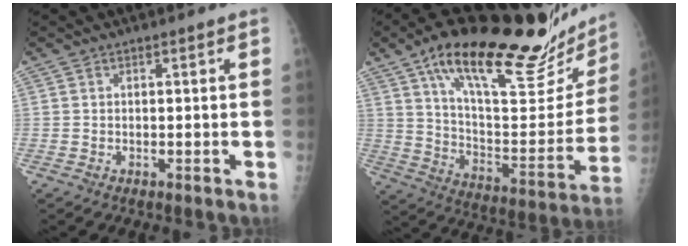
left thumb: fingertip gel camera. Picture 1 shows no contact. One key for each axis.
{"total": 32.4, "fx": 21.6, "fy": 10.3, "fz": 21.9, "tx": -0.302, "ty": -0.061, "tz": 0.330}